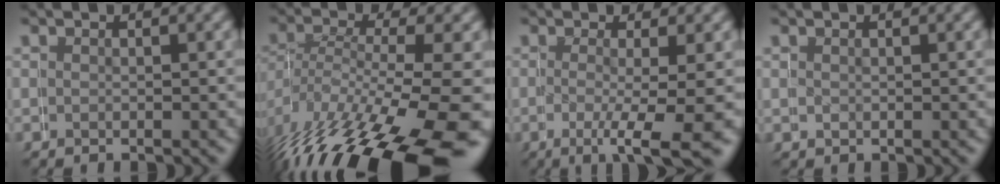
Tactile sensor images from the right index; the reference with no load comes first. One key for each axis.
{"total": 9.8, "fx": -5.1, "fy": 4.2, "fz": 7.2, "tx": -0.128, "ty": -0.031, "tz": -0.052}
{"total": 4.1, "fx": -2.2, "fy": -0.4, "fz": 3.5, "tx": -0.044, "ty": -0.015, "tz": -0.026}
{"total": 1.1, "fx": 0.9, "fy": 0.1, "fz": -0.6, "tx": 0.007, "ty": 0.000, "tz": 0.016}